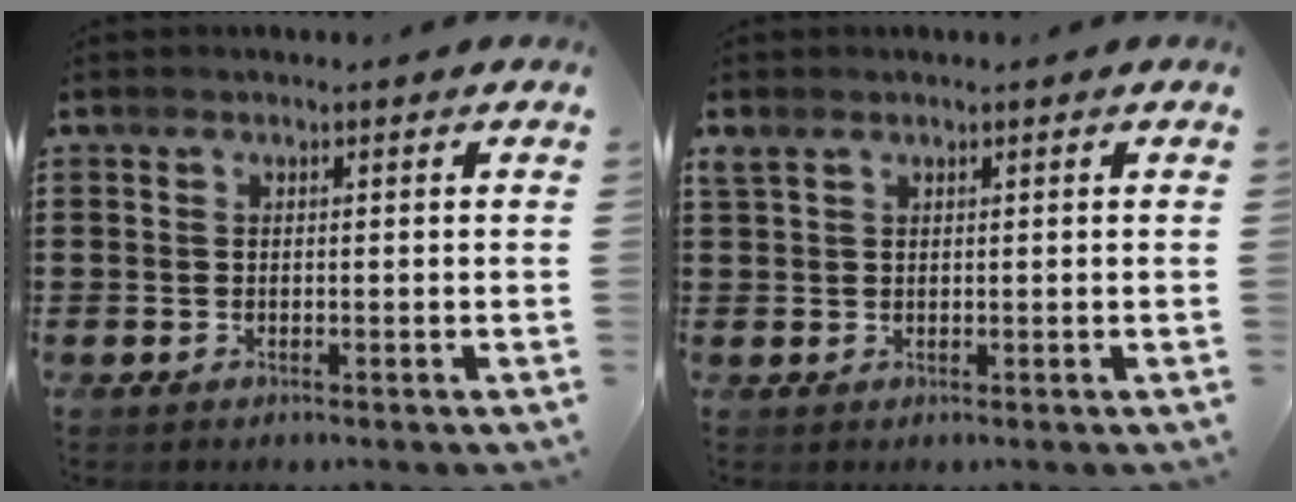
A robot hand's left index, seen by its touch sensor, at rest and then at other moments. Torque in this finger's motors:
{"motor_torque": [0.23, -0.63, 0.01, 0.04]}